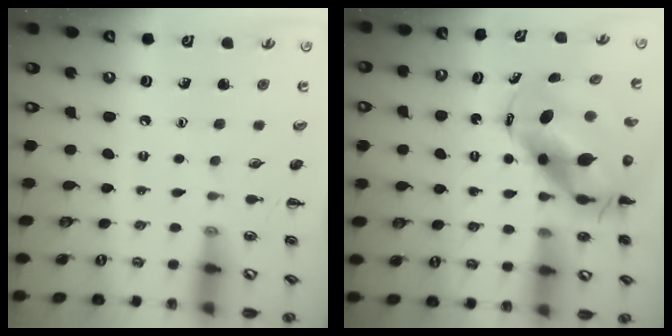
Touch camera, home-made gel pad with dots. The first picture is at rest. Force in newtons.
{"total": 10.2, "press": 9.9, "slide": 2.5}